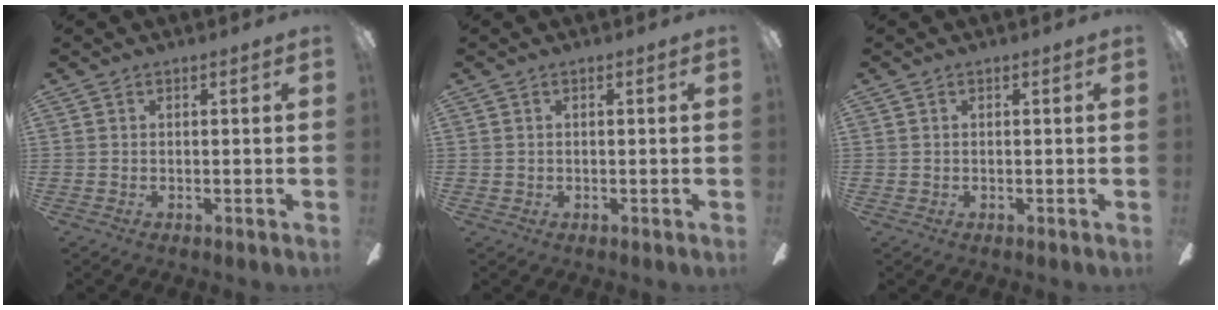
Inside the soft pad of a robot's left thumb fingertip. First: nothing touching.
{"total": 0.8, "force": [0.2, 0.8, 0.1], "torque": [-0.003, 0.006, 0.003]}
{"total": 0.6, "force": [0.1, 0.6, 0.1], "torque": [-0.001, 0.005, 0.001]}